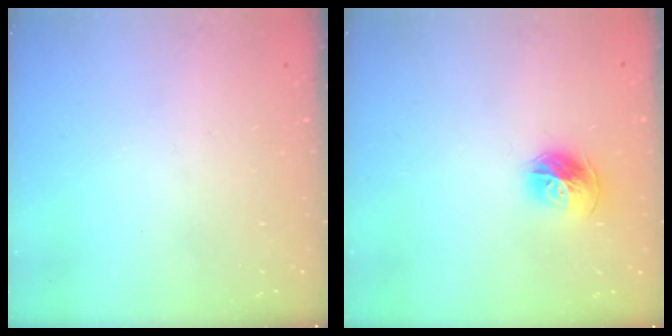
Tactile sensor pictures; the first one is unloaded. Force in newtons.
{"total": 10.6, "press": 10.5, "slide": 1.2}